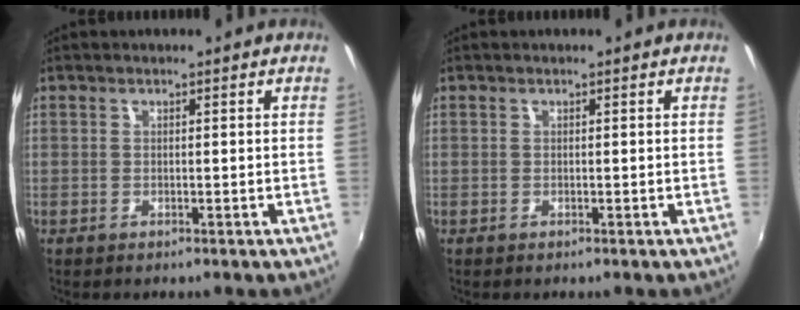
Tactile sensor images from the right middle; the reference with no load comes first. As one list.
[{"total": 0.0}]